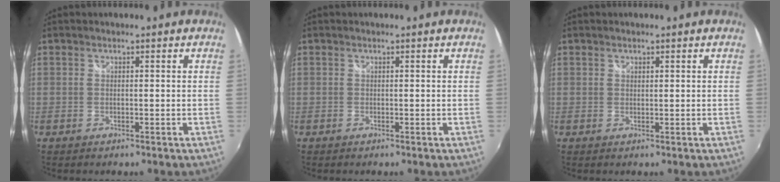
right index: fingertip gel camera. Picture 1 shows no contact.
{"total": 0.0}
{"total": 0.5, "force": [0.4, 0.3, 0.1], "torque": [-0.001, 0.000, 0.007]}